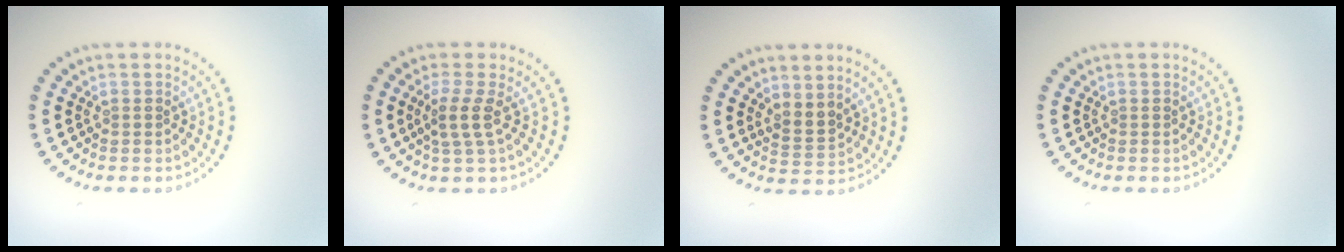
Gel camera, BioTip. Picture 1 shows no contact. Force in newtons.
{"total": 2.2, "press": 1.6, "slide": 1.5}
{"total": 2.0, "press": 1.5, "slide": 1.3}
{"total": 0.0}